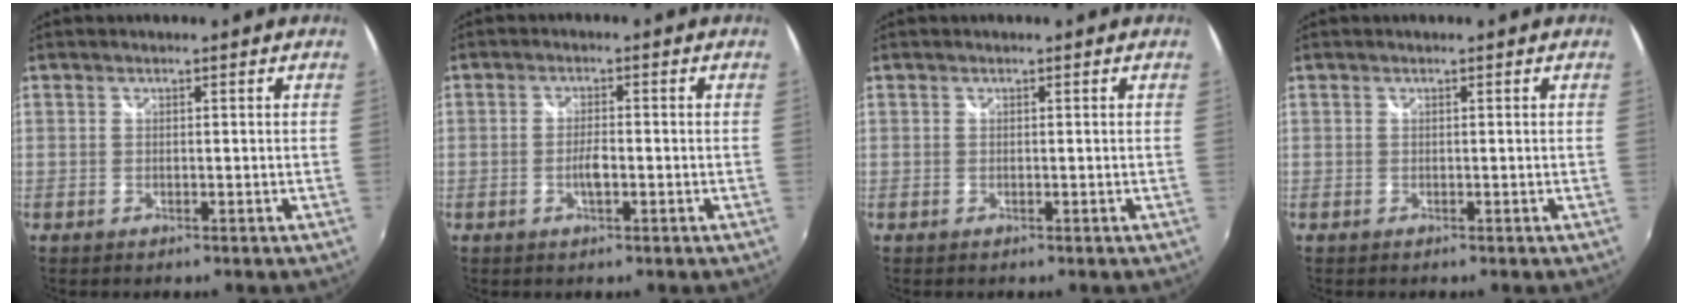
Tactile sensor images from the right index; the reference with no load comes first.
{"total": 2.8, "force": [-0.9, 0.9, 2.5], "torque": [-0.049, 0.001, -0.018]}
{"total": 0.0}
{"total": 0.0}